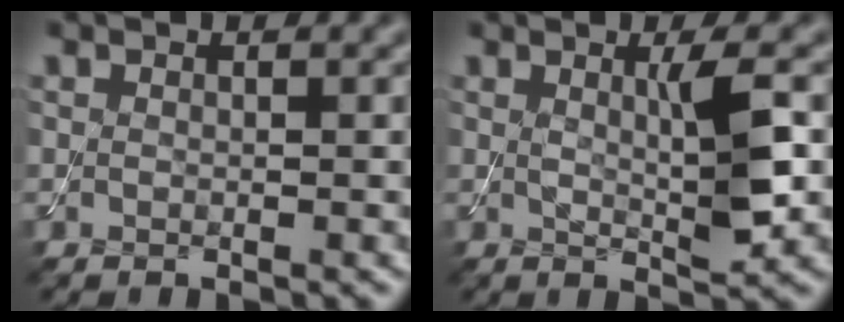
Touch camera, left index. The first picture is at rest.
{"total": 3.7, "force": [0.6, 0.5, 3.6], "torque": [-0.061, -0.009, 0.011]}